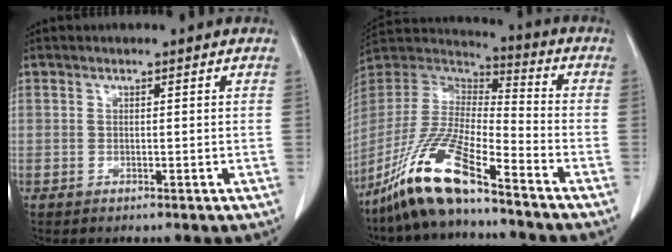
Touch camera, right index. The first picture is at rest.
{"total": 15.1, "force": [-10.7, 1.7, 10.6], "torque": [-0.222, -0.018, -0.202]}